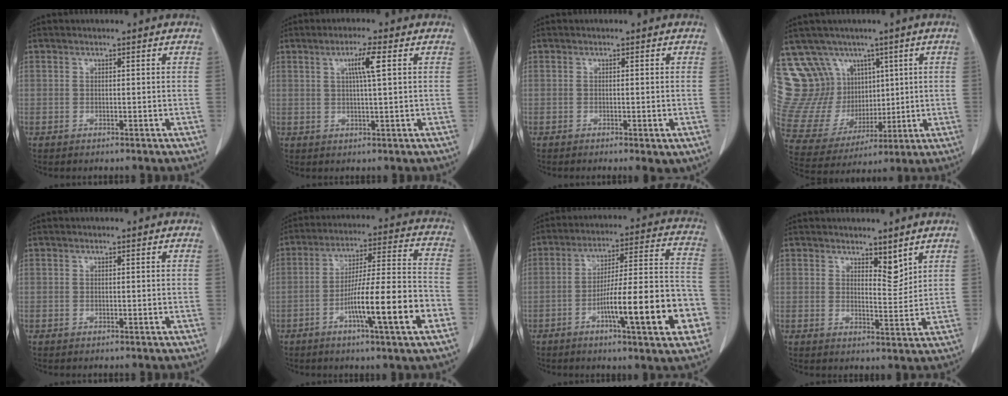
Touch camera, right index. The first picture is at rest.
{"total": 4.2, "force": [1.3, -0.4, 4.0], "torque": [-0.070, 0.001, 0.022]}
{"total": 2.8, "force": [-1.2, 0.6, 2.4], "torque": [-0.030, -0.008, -0.012]}
{"total": 17.5, "force": [9.2, 13.5, 6.0], "torque": [-0.143, 0.066, 0.207]}
{"total": 0.0}
{"total": 15.1, "force": [-5.8, 0.3, 14.0], "torque": [-0.230, 0.002, -0.093]}
{"total": 17.9, "force": [-6.5, 2.2, 16.5], "torque": [-0.219, 0.022, -0.091]}
{"total": 3.6, "force": [2.8, 1.3, 1.9], "torque": [-0.028, -0.011, 0.049]}